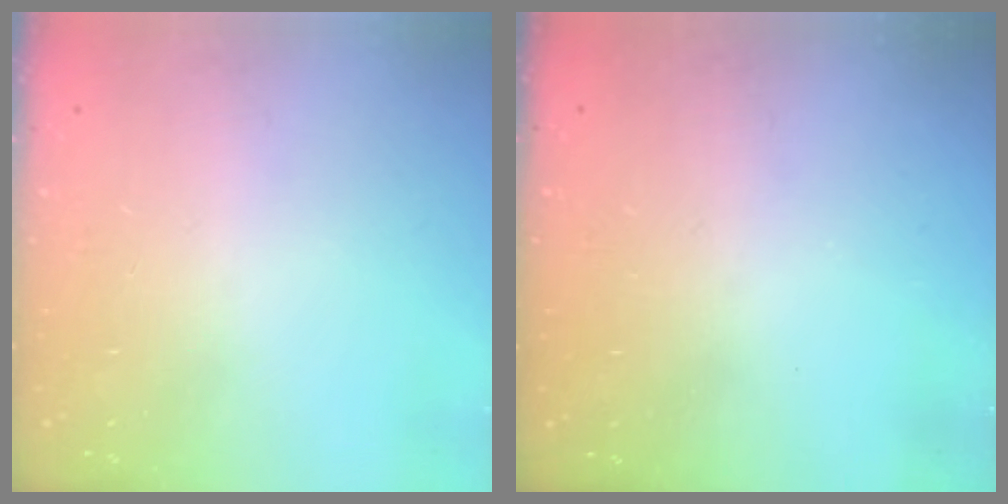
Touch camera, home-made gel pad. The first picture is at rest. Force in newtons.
{"total": 3.2, "press": 3.2, "slide": 0.1}